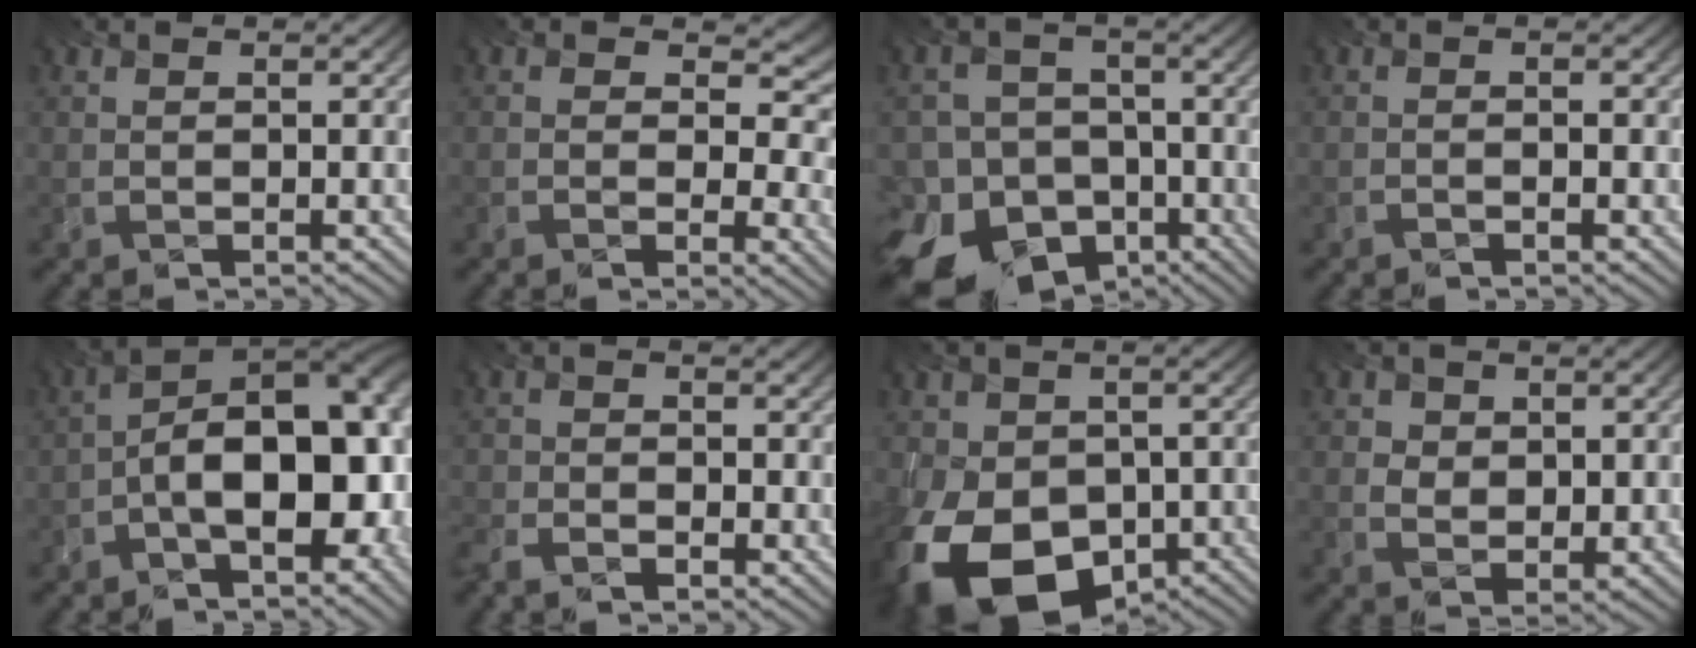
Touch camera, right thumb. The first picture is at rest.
{"total": 6.6, "force": [1.9, 4.7, 4.2], "torque": [-0.084, -0.006, 0.038]}
{"total": 15.8, "force": [-9.4, 11.7, 4.8], "torque": [-0.129, -0.049, -0.161]}
{"total": 1.0, "force": [-0.7, 0.1, 0.7], "torque": [-0.002, -0.001, -0.024]}
{"total": 16.4, "force": [-3.4, 8.8, 13.5], "torque": [-0.176, -0.009, -0.063]}
{"total": 1.9, "force": [-1.4, 1.3, 0.3], "torque": [-0.017, -0.004, -0.029]}
{"total": 15.7, "force": [-6.1, 11.1, 9.2], "torque": [-0.214, -0.057, -0.088]}
{"total": 2.3, "force": [0.6, 2.1, 0.7], "torque": [-0.026, -0.010, 0.016]}